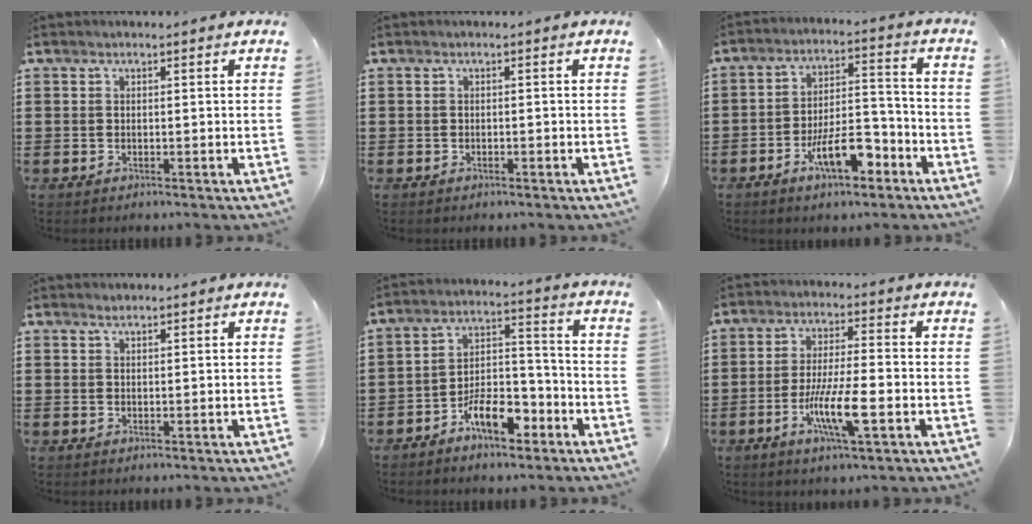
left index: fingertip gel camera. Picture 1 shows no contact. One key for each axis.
{"total": 0.7, "fx": -0.6, "fy": 0.2, "fz": 0.2, "tx": -0.008, "ty": -0.003, "tz": -0.012}
{"total": 10.0, "fx": -5.4, "fy": 3.8, "fz": 7.5, "tx": -0.125, "ty": 0.012, "tz": -0.097}
{"total": 0.9, "fx": 0.7, "fy": 0.2, "fz": 0.4, "tx": -0.009, "ty": 0.001, "tz": 0.014}
{"total": 8.9, "fx": -5.8, "fy": 3.7, "fz": 5.6, "tx": -0.100, "ty": 0.019, "tz": -0.105}
{"total": 8.5, "fx": -3.0, "fy": 1.6, "fz": 7.8, "tx": -0.160, "ty": -0.011, "tz": -0.059}